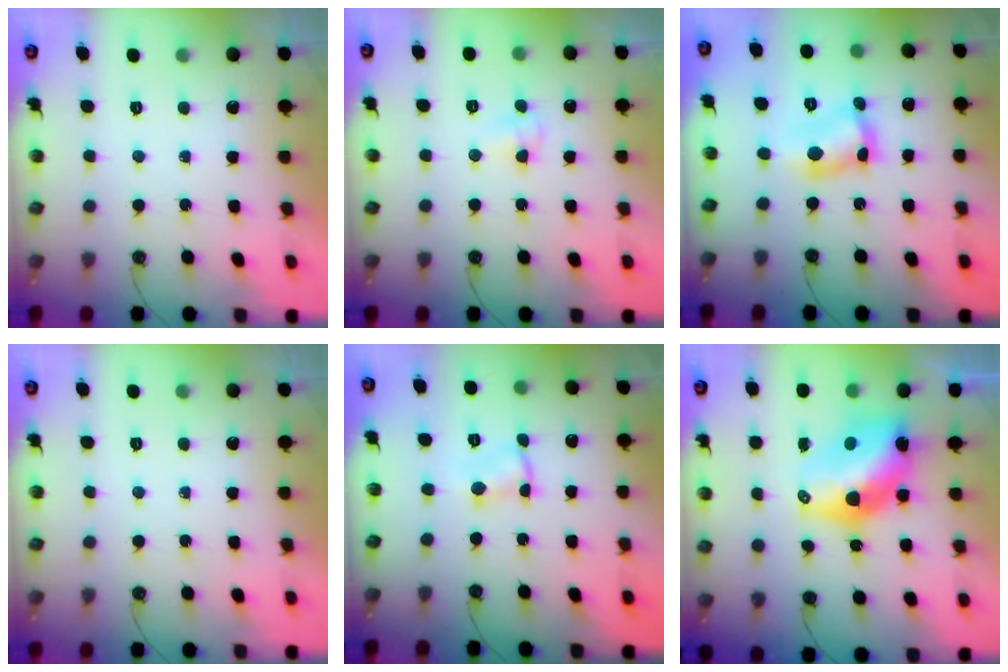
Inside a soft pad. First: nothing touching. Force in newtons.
{"total": 3.9, "press": 3.8, "slide": 0.7}
{"total": 8.9, "press": 8.9, "slide": 0.4}
{"total": 0.0}
{"total": 1.4, "press": 1.4, "slide": 0.0}
{"total": 12.9, "press": 12.8, "slide": 1.0}